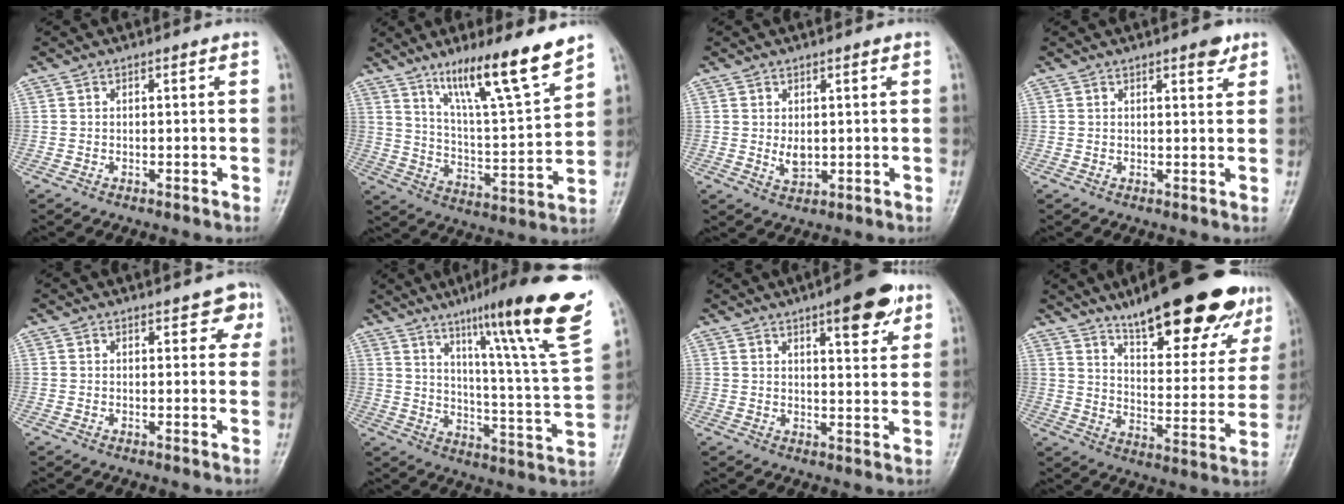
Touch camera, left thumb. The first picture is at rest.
{"total": 16.0, "force": [11.4, 1.7, 11.2], "torque": [-0.172, -0.071, 0.198]}
{"total": 3.1, "force": [0.5, 1.8, 2.4], "torque": [-0.034, -0.011, 0.015]}
{"total": 2.9, "force": [1.9, 1.1, 1.9], "torque": [-0.017, -0.009, 0.023]}
{"total": 3.7, "force": [2.1, 2.0, 2.2], "torque": [0.005, -0.005, 0.018]}
{"total": 25.2, "force": [15.2, 1.7, 20.0], "torque": [-0.273, -0.062, 0.220]}
{"total": 10.1, "force": [5.8, 3.3, 7.6], "torque": [-0.081, -0.025, 0.076]}
{"total": 25.6, "force": [17.7, 7.5, 16.9], "torque": [-0.200, -0.067, 0.257]}